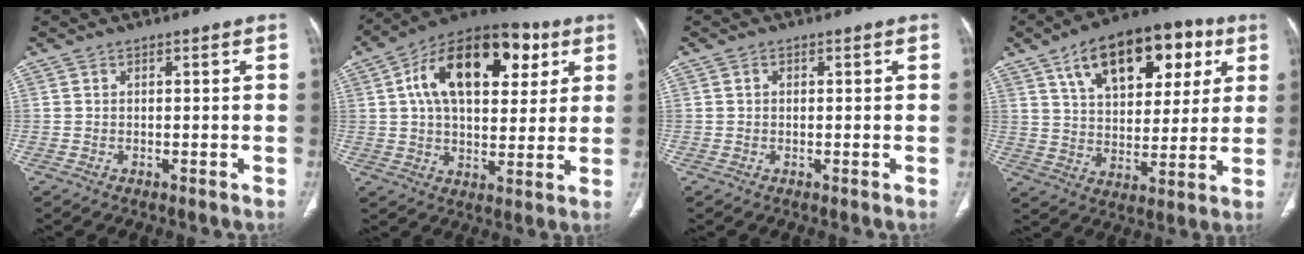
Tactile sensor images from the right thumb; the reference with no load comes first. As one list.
[{"total": 22.5, "force": [7.5, 12.6, 17.1], "torque": [-0.246, 0.010, 0.110]}, {"total": 0.6, "force": [0.1, 0.5, 0.3], "torque": [-0.002, 0.002, 0.001]}, {"total": 21.3, "force": [9.5, 11.7, 15.0], "torque": [-0.190, -0.005, 0.152]}]